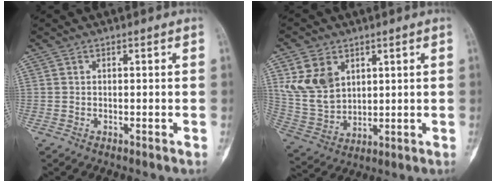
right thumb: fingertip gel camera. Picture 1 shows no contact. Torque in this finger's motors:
{"motor_torque": [0.36, 0.53, -0.01, 0.13, -0.05]}